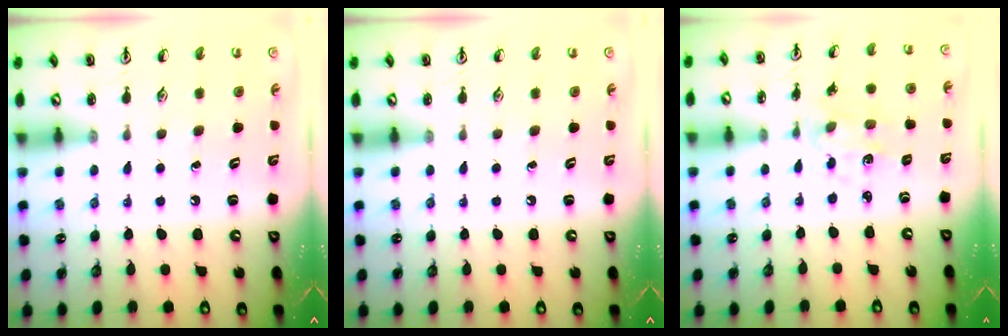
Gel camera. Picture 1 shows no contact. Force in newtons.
{"total": 0.0}
{"total": 1.8, "press": 1.8, "slide": 0.3}